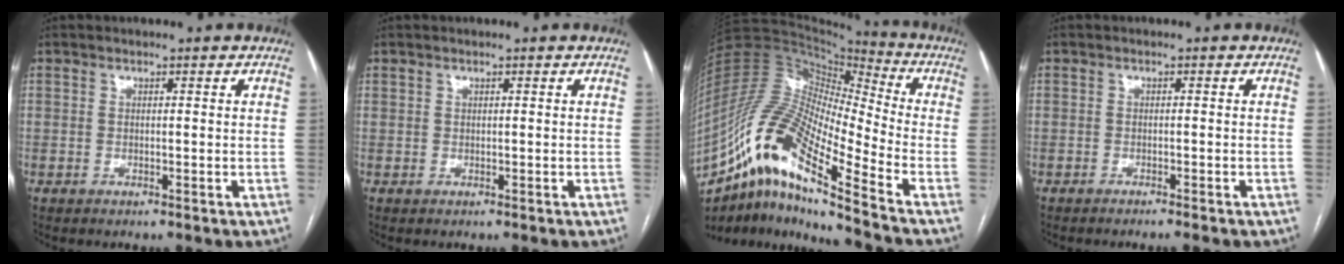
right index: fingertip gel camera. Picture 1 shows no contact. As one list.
[{"total": 0.0}, {"total": 20.4, "force": [-12.9, 2.5, 15.6], "torque": [-0.325, -0.004, -0.238]}, {"total": 3.1, "force": [-2.8, 0.2, 1.4], "torque": [-0.017, -0.003, -0.032]}]